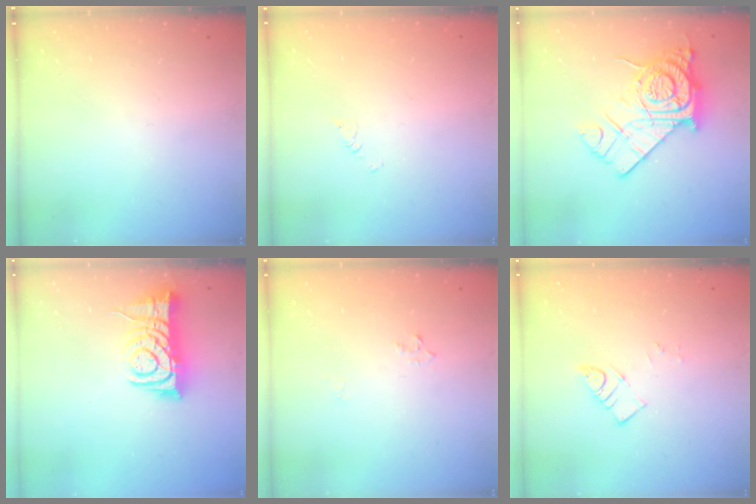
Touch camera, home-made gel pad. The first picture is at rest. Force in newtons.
{"total": 2.0, "press": 2.0, "slide": 0.3}
{"total": 15.6, "press": 15.6, "slide": 0.4}
{"total": 9.4, "press": 9.4, "slide": 1.2}
{"total": 2.9, "press": 2.9, "slide": 0.3}
{"total": 3.5, "press": 3.5, "slide": 0.2}